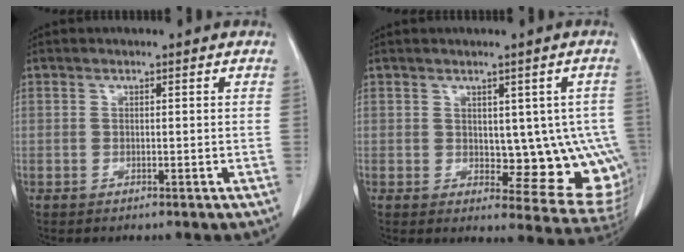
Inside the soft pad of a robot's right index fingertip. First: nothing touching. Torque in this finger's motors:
{"motor_torque": [0.20, 0.10, 0.11, 0.02]}